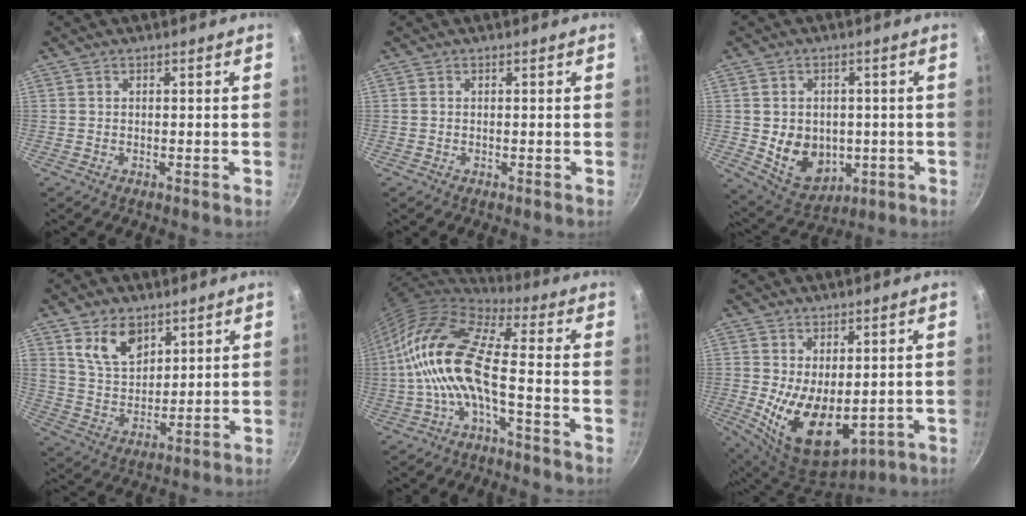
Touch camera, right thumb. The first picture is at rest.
{"total": 0.0}
{"total": 11.2, "force": [-1.1, 8.9, 6.7], "torque": [-0.079, -0.009, 0.005]}
{"total": 9.7, "force": [5.3, 6.1, 5.4], "torque": [-0.069, -0.029, 0.107]}
{"total": 14.5, "force": [-2.6, 4.9, 13.4], "torque": [-0.273, 0.034, -0.063]}
{"total": 13.1, "force": [-0.7, 7.7, 10.6], "torque": [-0.161, -0.027, 0.013]}